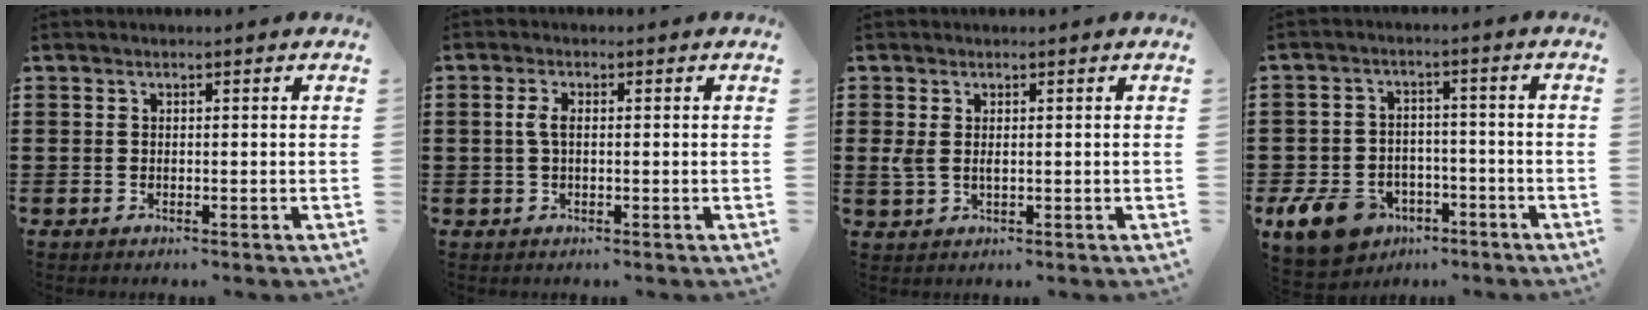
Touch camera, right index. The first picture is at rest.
{"total": 2.5, "force": [0.1, 1.1, 2.3], "torque": [-0.059, -0.001, -0.005]}
{"total": 1.9, "force": [0.3, 0.9, 1.6], "torque": [-0.042, 0.002, 0.003]}
{"total": 7.9, "force": [-4.8, 5.1, 3.7], "torque": [-0.112, 0.012, -0.096]}